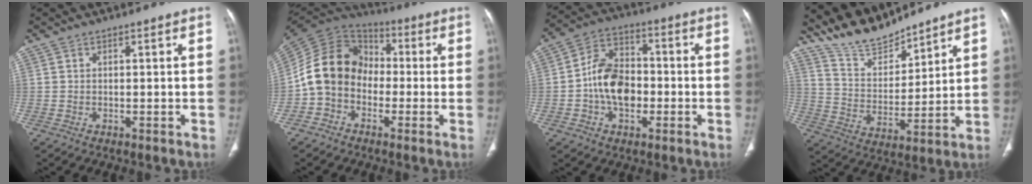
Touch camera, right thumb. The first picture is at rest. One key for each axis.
{"total": 13.8, "fx": -2.4, "fy": 11.2, "fz": 7.7, "tx": -0.131, "ty": 0.047, "tz": -0.060}
{"total": 11.8, "fx": -2.0, "fy": 8.2, "fz": 8.2, "tx": -0.119, "ty": 0.032, "tz": -0.044}
{"total": 11.4, "fx": 10.6, "fy": 3.1, "fz": 2.8, "tx": -0.034, "ty": -0.063, "tz": 0.213}